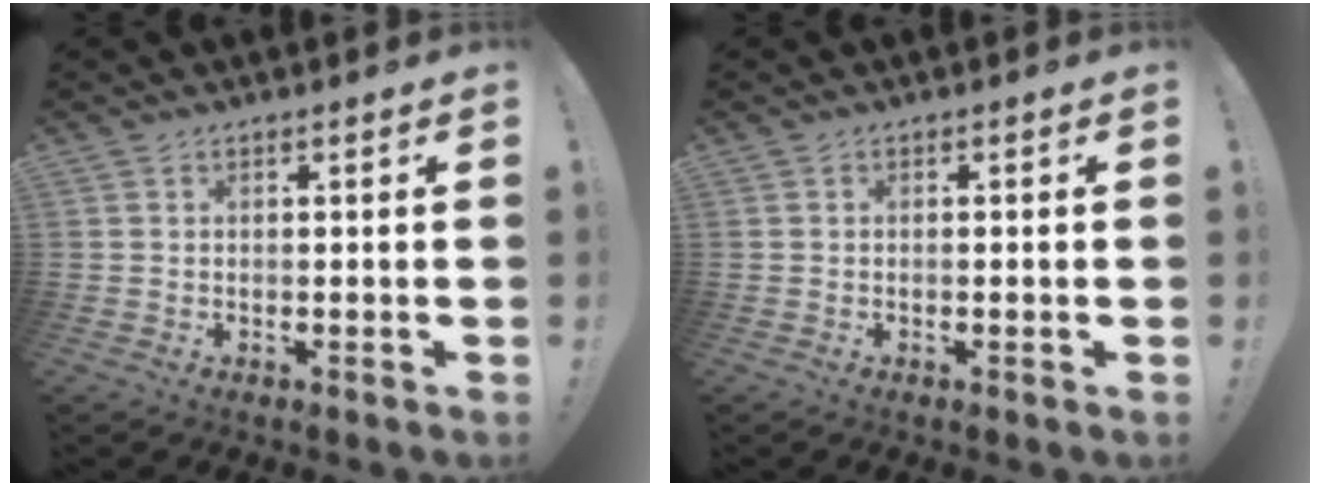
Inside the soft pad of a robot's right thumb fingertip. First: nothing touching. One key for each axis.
{"total": 0.7, "fx": -0.3, "fy": -0.1, "fz": 0.6, "tx": -0.017, "ty": 0.002, "tz": -0.004}